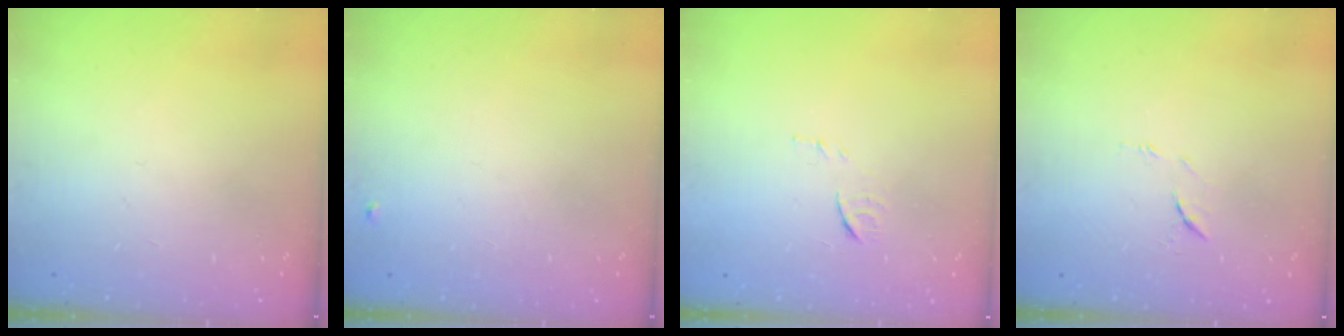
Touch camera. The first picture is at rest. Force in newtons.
{"total": 3.9, "press": 3.8, "slide": 0.6}
{"total": 6.9, "press": 6.9, "slide": 0.7}
{"total": 6.4, "press": 6.4, "slide": 0.6}